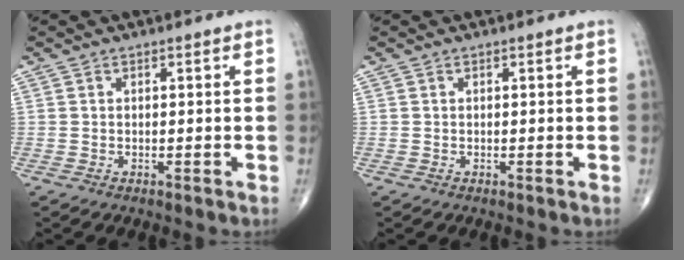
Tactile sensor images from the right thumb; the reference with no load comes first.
{"total": 0.0}